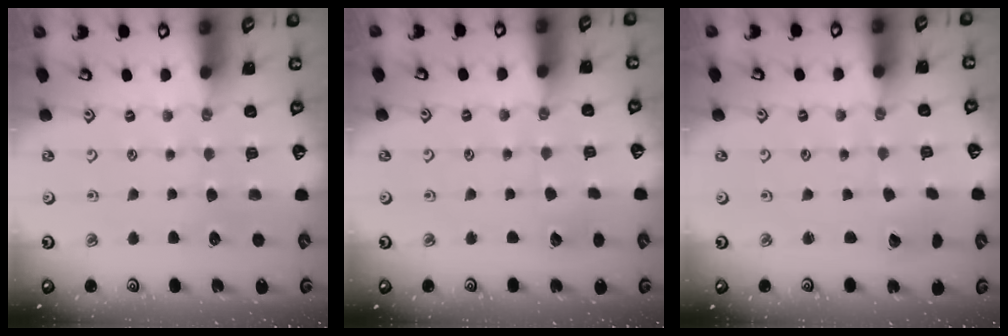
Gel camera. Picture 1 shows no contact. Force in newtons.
{"total": 2.9, "press": 2.9, "slide": 0.3}
{"total": 1.7, "press": 1.7, "slide": 0.2}